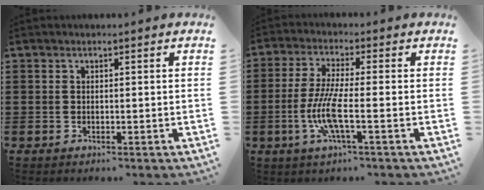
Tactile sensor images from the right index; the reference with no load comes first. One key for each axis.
{"total": 7.7, "fx": -2.1, "fy": 1.3, "fz": 7.3, "tx": -0.165, "ty": -0.018, "tz": -0.047}